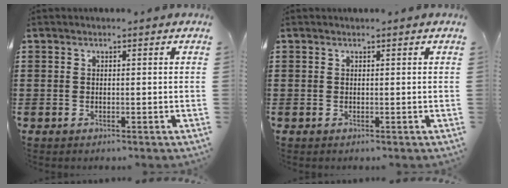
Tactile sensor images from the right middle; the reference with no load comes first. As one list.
[{"total": 0.0}]